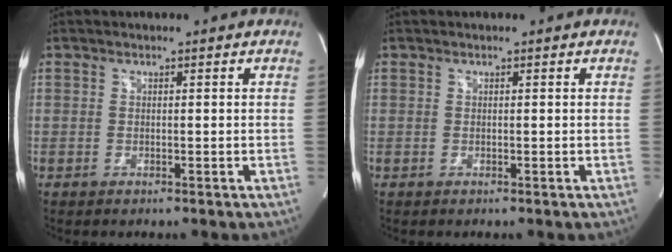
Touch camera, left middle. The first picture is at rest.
{"total": 0.0}